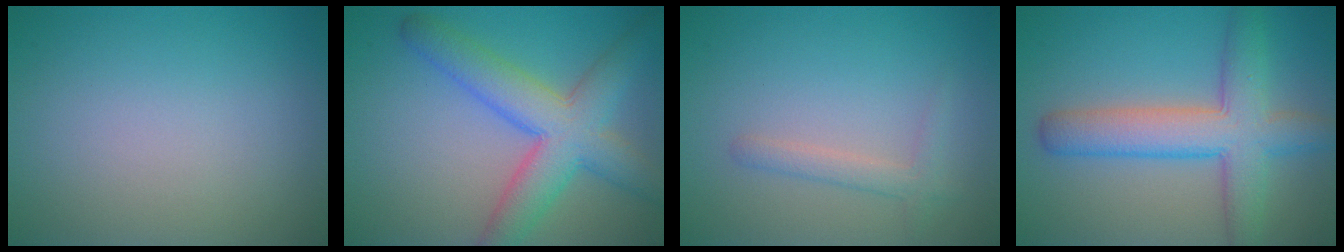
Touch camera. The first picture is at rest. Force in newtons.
{"total": 7.0, "press": 7.0, "slide": 0.2}
{"total": 1.7, "press": 1.7, "slide": 0.1}
{"total": 6.8, "press": 6.8, "slide": 0.5}